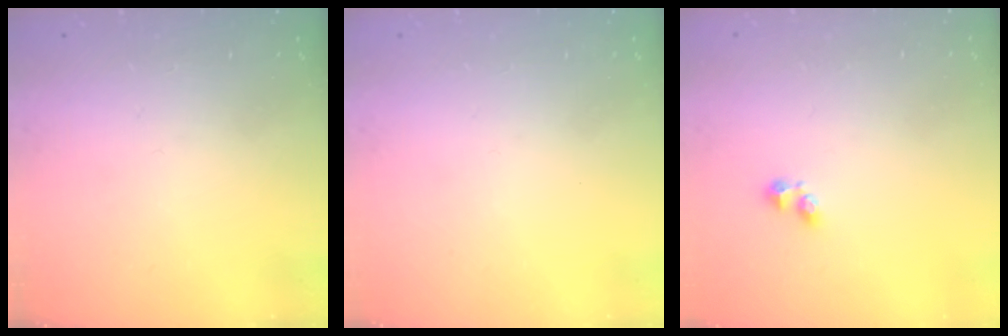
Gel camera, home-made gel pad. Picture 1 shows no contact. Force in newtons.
{"total": 0.0}
{"total": 1.9, "press": 1.8, "slide": 0.5}